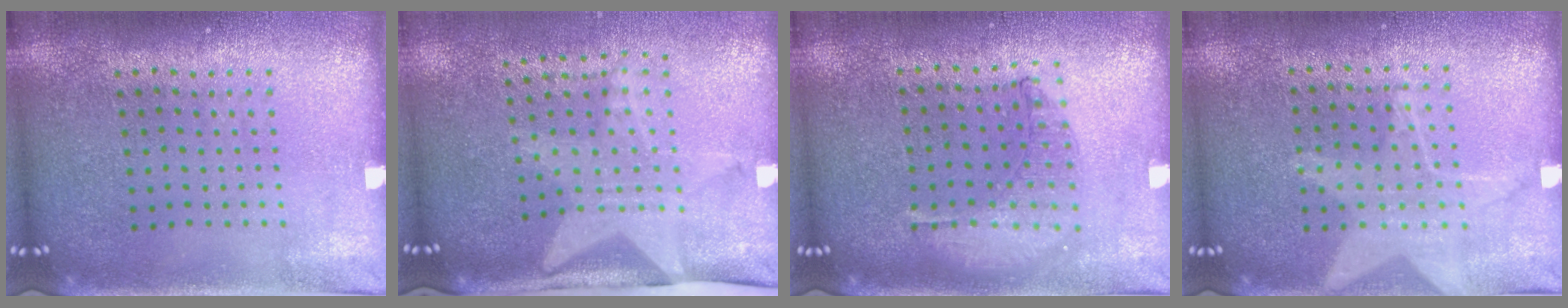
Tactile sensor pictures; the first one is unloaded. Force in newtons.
{"total": 2.0, "press": 1.5, "slide": 1.3}
{"total": 0.9, "press": 0.9, "slide": 0.2}
{"total": 1.1, "press": 1.1, "slide": 0.3}